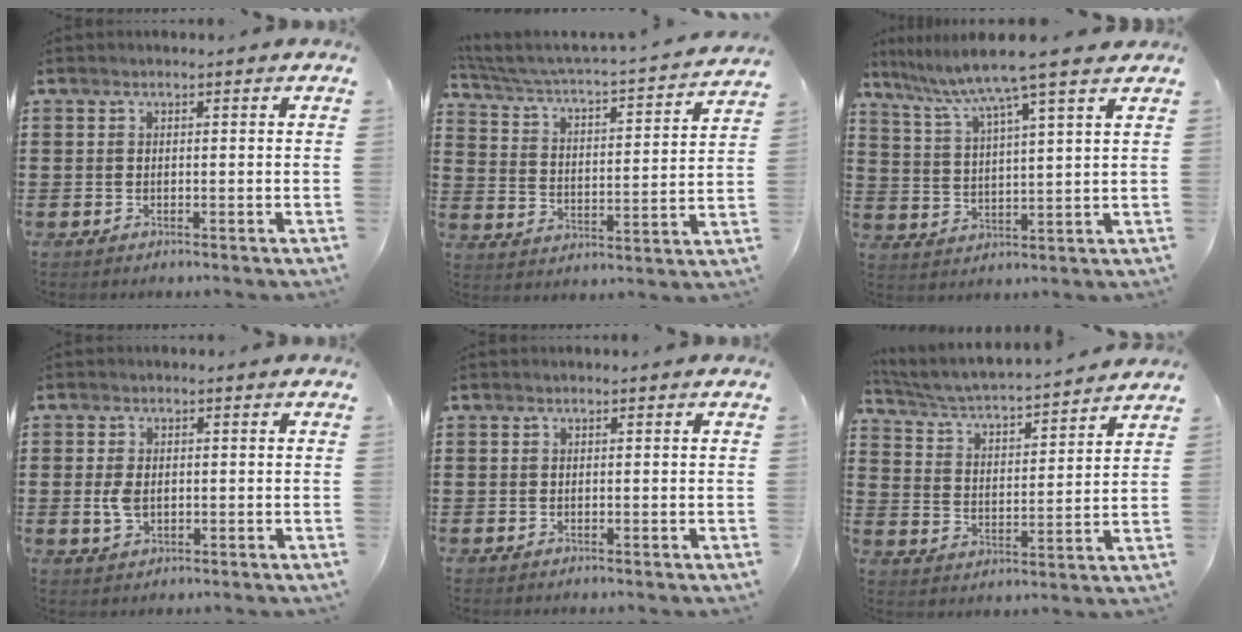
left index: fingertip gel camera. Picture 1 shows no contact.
{"total": 2.2, "force": [1.8, 0.2, 1.2], "torque": [-0.041, -0.034, 0.017]}
{"total": 7.6, "force": [6.2, -1.0, 4.3], "torque": [-0.104, -0.036, 0.102]}
{"total": 3.2, "force": [0.1, 1.9, 2.5], "torque": [-0.066, -0.001, -0.003]}
{"total": 0.0}
{"total": 3.9, "force": [3.7, -0.1, 1.3], "torque": [-0.044, -0.036, 0.052]}